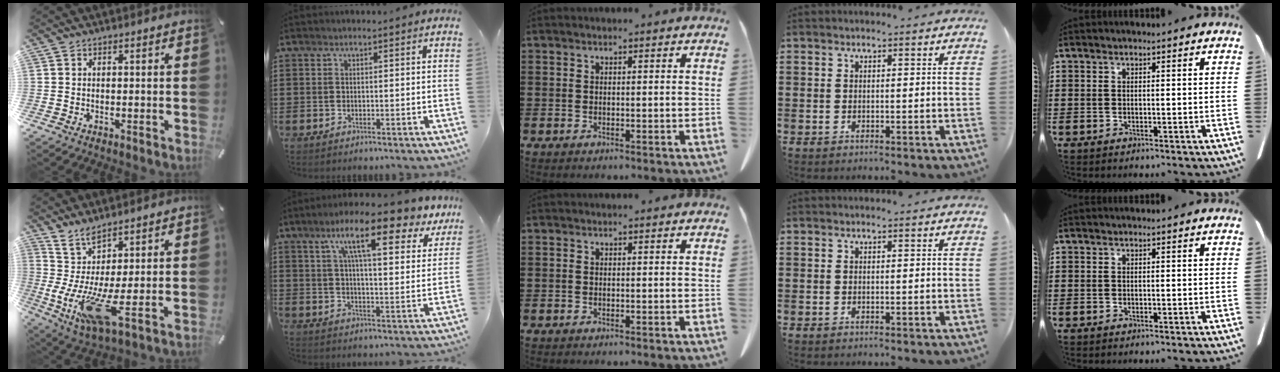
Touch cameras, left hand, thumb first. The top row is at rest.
{"thumb": {"total": 10.9, "force": [1.0, 1.7, 10.7], "torque": [-0.234, -0.048, 0.015]}, "index": {"total": 14.0, "force": [9.3, 2.3, 10.2], "torque": [-0.180, -0.034, 0.149]}}